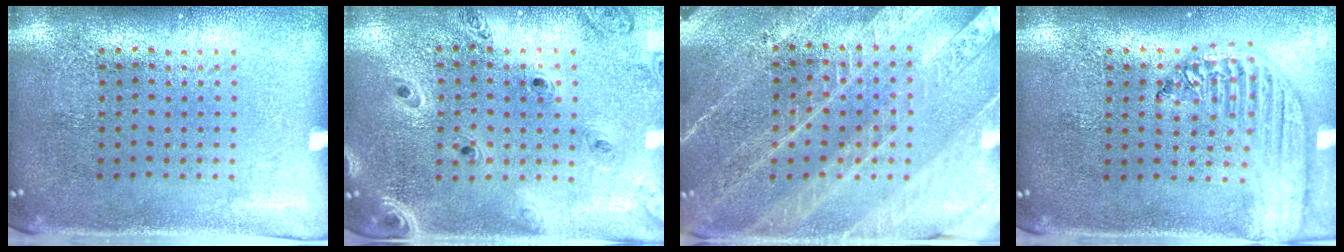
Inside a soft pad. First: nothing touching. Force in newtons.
{"total": 1.3, "press": 1.3, "slide": 0.1}
{"total": 3.5, "press": 3.3, "slide": 1.1}
{"total": 2.3, "press": 1.9, "slide": 1.2}